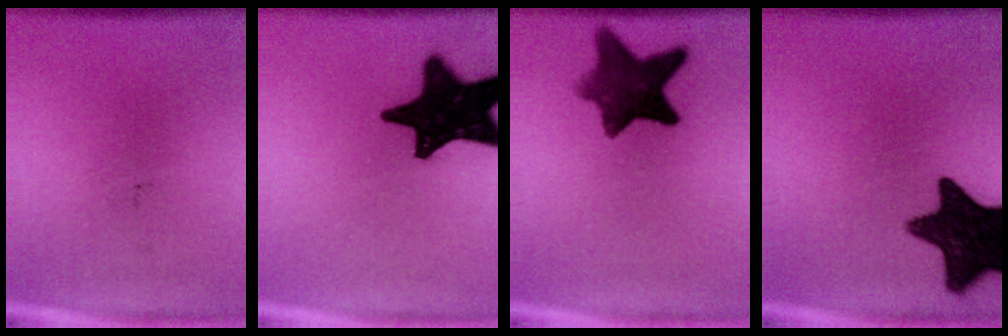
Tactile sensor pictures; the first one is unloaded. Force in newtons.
{"total": 18.9}
{"total": 10.3}
{"total": 15.4}